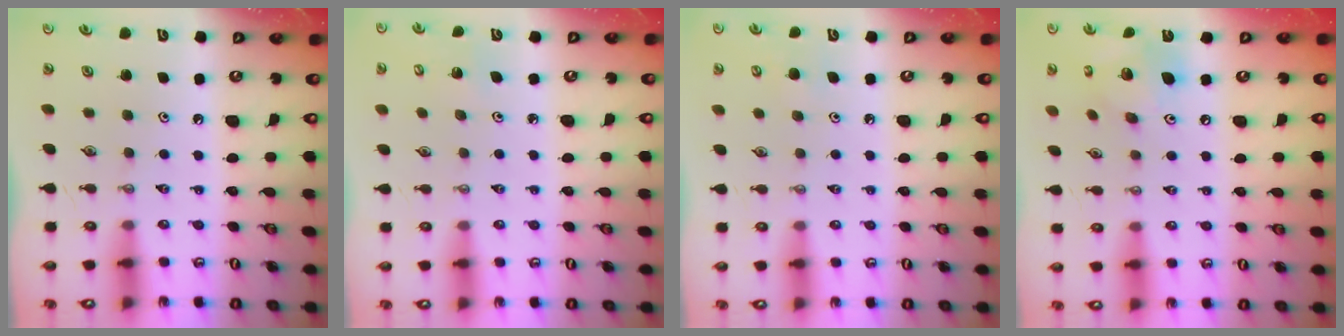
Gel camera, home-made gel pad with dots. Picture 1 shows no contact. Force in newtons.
{"total": 3.1, "press": 3.0, "slide": 0.2}
{"total": 5.1, "press": 5.1, "slide": 0.6}
{"total": 15.4, "press": 15.2, "slide": 1.8}